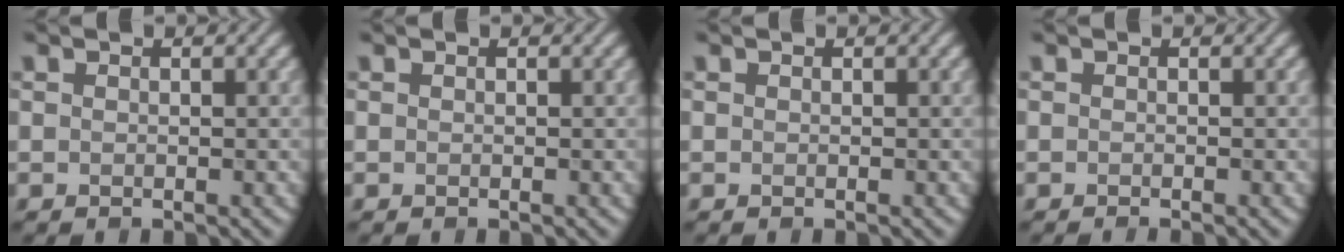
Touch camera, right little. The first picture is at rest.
{"total": 0.0}
{"total": 0.0}
{"total": 0.7, "force": [-0.4, 0.2, 0.5], "torque": [-0.004, -0.004, -0.010]}